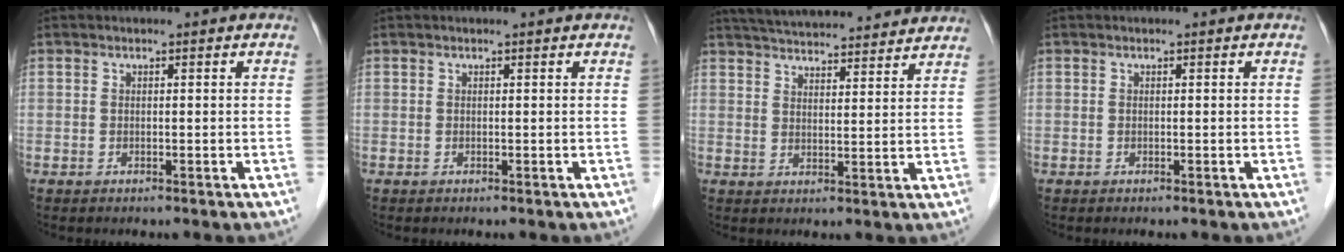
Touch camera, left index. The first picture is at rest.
{"total": 0.6, "force": [0.6, 0.0, 0.2], "torque": [-0.005, 0.004, 0.005]}
{"total": 19.6, "force": [18.2, 2.9, 6.5], "torque": [-0.104, 0.031, 0.249]}
{"total": 0.0}